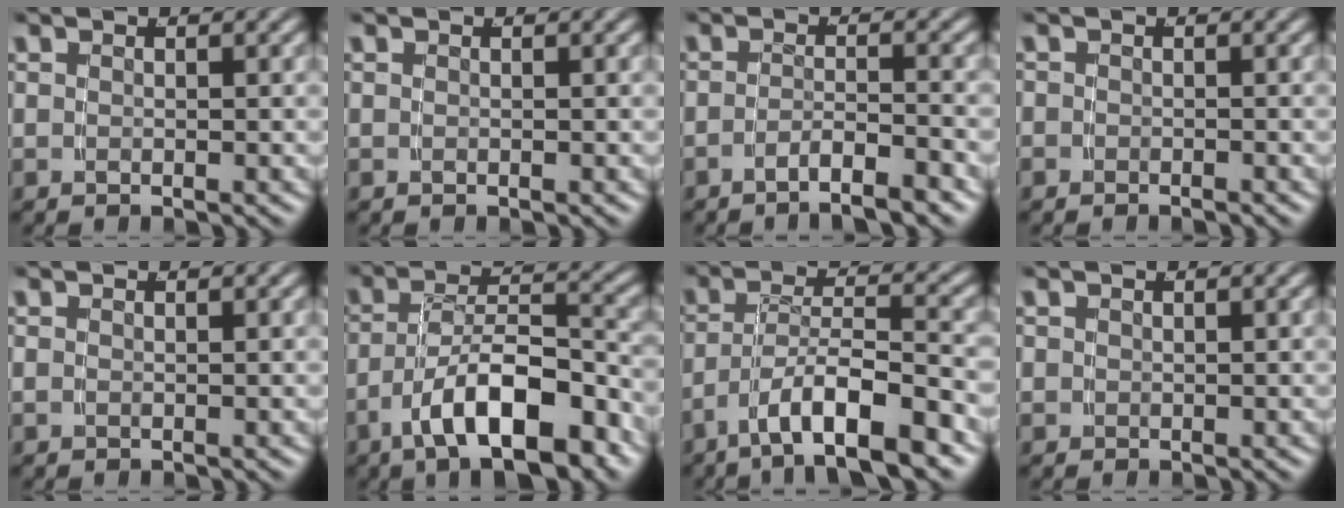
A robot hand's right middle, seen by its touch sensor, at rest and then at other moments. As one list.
[{"total": 0.0}, {"total": 3.9, "force": [-3.5, 0.0, 1.8], "torque": [-0.022, -0.005, -0.058]}, {"total": 0.9, "force": [-0.9, 0.3, -0.1], "torque": [0.002, -0.003, -0.016]}, {"total": 0.5, "force": [-0.1, 0.4, 0.4], "torque": [-0.011, -0.003, 0.001]}, {"total": 8.1, "force": [-4.5, 2.9, 6.1], "torque": [-0.081, -0.003, -0.067]}, {"total": 6.6, "force": [-4.1, 1.5, 4.9], "torque": [-0.071, -0.001, -0.063]}, {"total": 0.7, "force": [0.0, 0.6, 0.1], "torque": [-0.004, -0.006, 0.004]}]